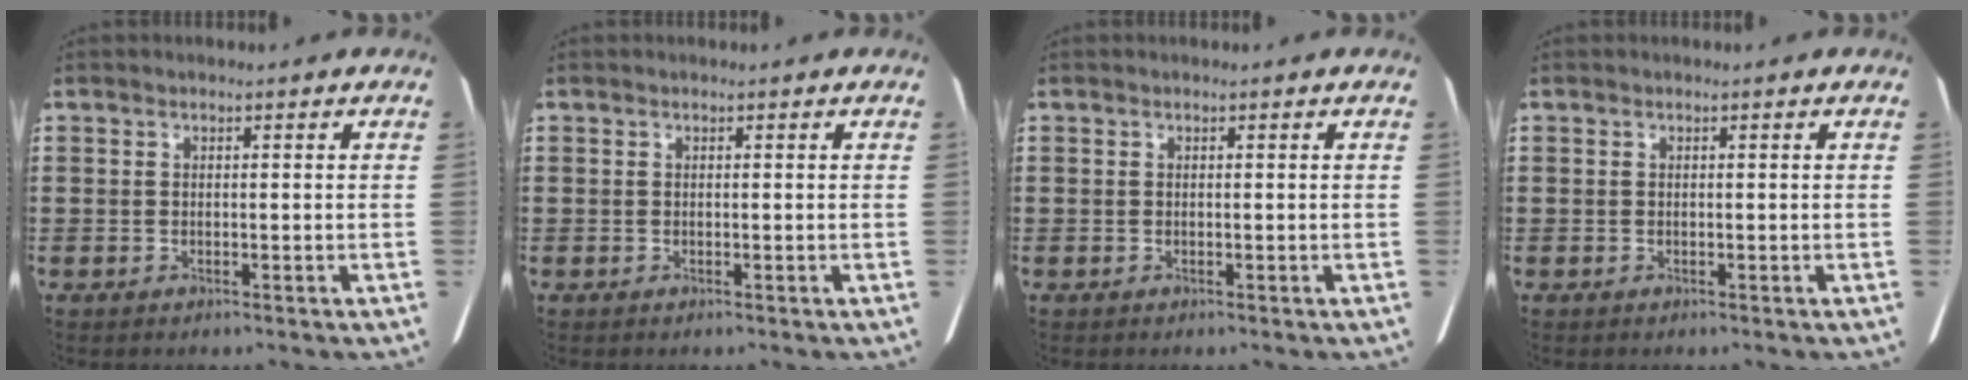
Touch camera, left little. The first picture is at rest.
{"total": 0.0}
{"total": 0.0}
{"total": 0.0}